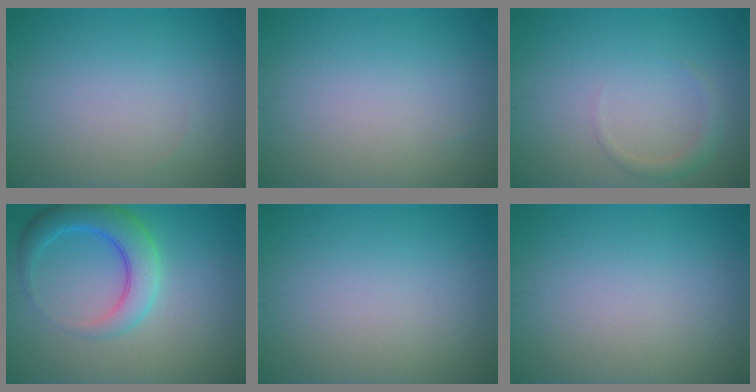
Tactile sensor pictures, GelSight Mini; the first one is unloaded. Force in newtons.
{"total": 0.0}
{"total": 1.3, "press": 1.3, "slide": 0.1}
{"total": 5.0, "press": 4.9, "slide": 0.4}
{"total": 0.0}
{"total": 0.0}